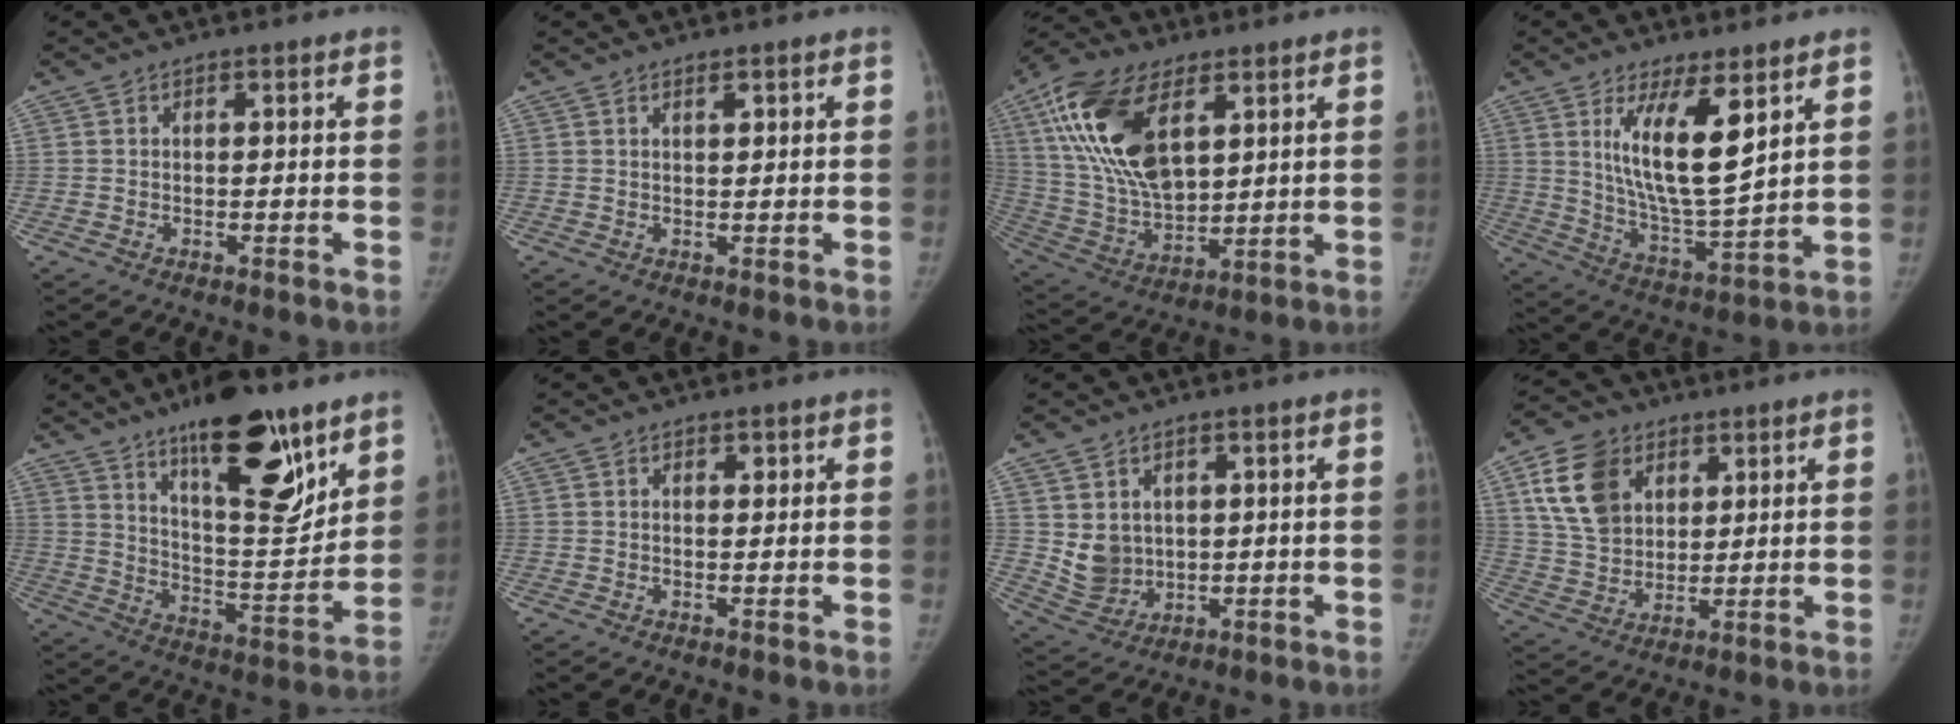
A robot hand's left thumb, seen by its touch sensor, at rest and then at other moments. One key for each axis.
{"total": 1.4, "fx": 0.9, "fy": 0.5, "fz": 0.9, "tx": -0.007, "ty": -0.005, "tz": 0.016}
{"total": 20.7, "fx": 8.4, "fy": 10.7, "fz": 15.6, "tx": -0.294, "ty": -0.024, "tz": 0.162}
{"total": 13.1, "fx": 5.8, "fy": 3.6, "fz": 11.2, "tx": -0.189, "ty": -0.052, "tz": 0.116}
{"total": 21.1, "fx": 13.3, "fy": 6.5, "fz": 15.1, "tx": -0.198, "ty": -0.076, "tz": 0.219}
{"total": 0.9, "fx": 0.5, "fy": 0.5, "fz": 0.6, "tx": -0.002, "ty": -0.002, "tz": 0.007}
{"total": 6.6, "fx": 1.6, "fy": 5.5, "fz": 3.1, "tx": -0.039, "ty": -0.018, "tz": 0.054}
{"total": 13.0, "fx": 5.6, "fy": 9.3, "fz": 7.1, "tx": -0.106, "ty": -0.014, "tz": 0.111}